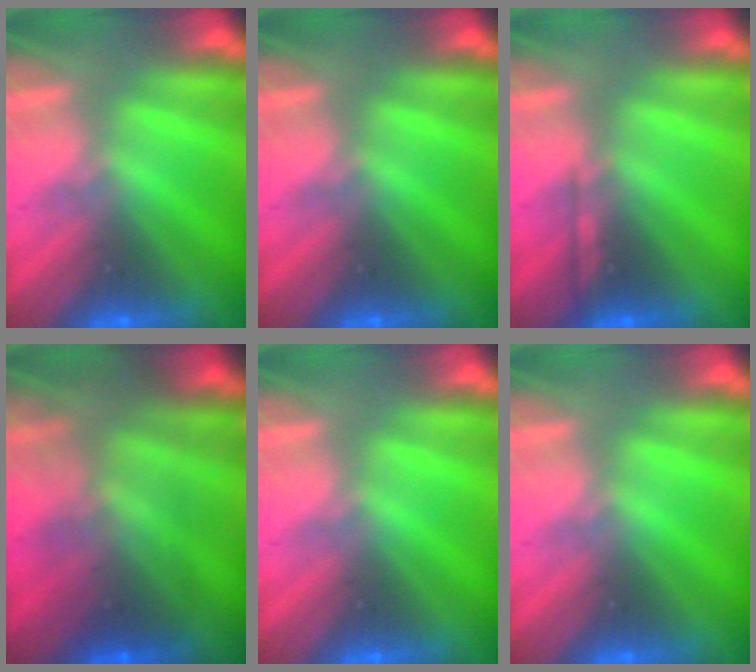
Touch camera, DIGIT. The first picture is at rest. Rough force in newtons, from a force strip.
{"total": 0.0}
{"total": 2.2}
{"total": 9.7}
{"total": 0.0}
{"total": 0.0}